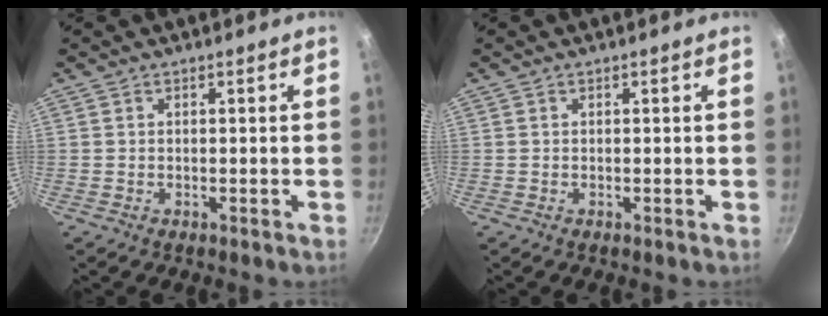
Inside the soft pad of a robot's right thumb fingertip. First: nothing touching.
{"total": 0.0}